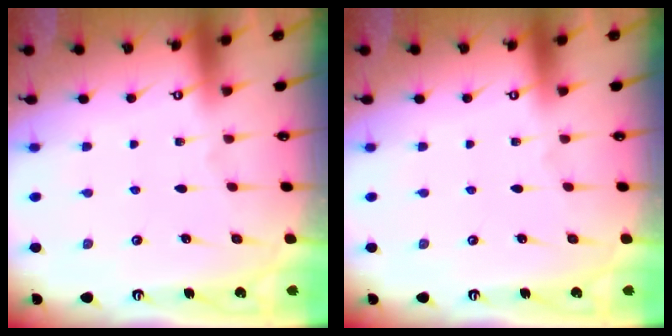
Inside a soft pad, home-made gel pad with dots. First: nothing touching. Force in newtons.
{"total": 0.0}